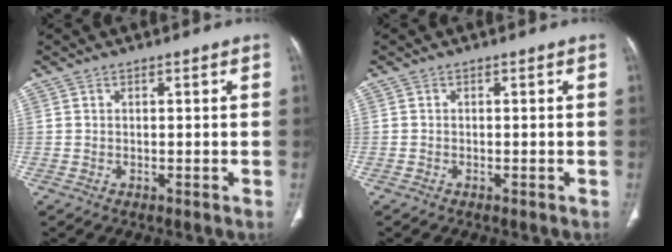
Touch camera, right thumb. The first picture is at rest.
{"total": 0.0}